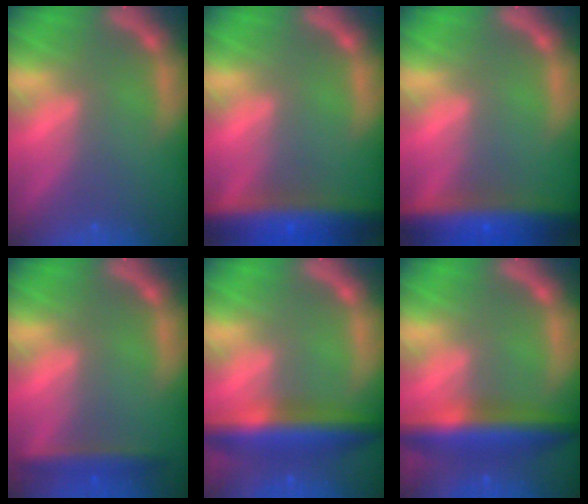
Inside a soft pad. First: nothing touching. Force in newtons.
{"total": 9.5}
{"total": 10.0}
{"total": 2.9}
{"total": 7.0}
{"total": 7.0}